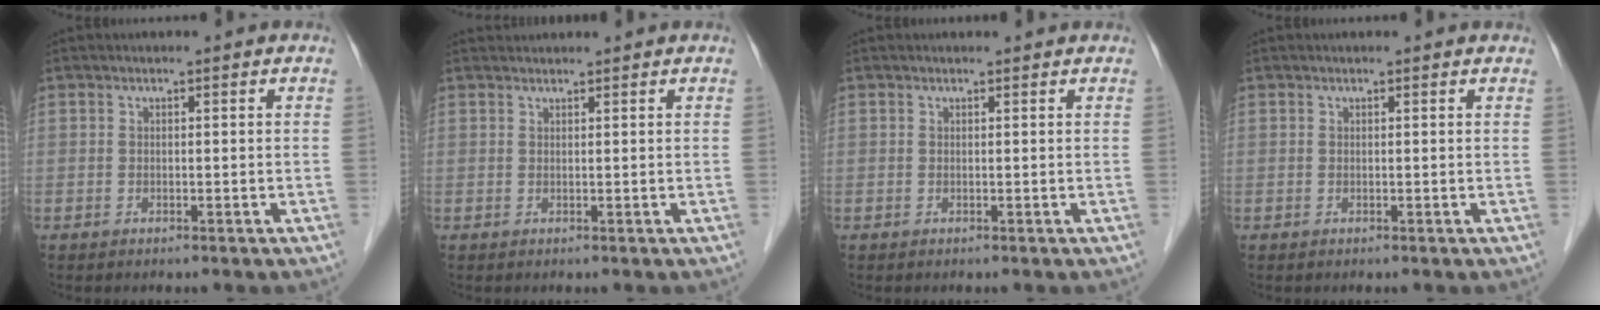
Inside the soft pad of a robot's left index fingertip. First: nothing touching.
{"total": 1.5, "force": [1.5, -0.1, 0.0], "torque": [-0.003, 0.020, 0.033]}
{"total": 0.6, "force": [0.5, 0.2, 0.0], "torque": [-0.007, 0.009, 0.007]}
{"total": 1.1, "force": [1.0, 0.2, 0.3], "torque": [-0.010, 0.008, 0.009]}